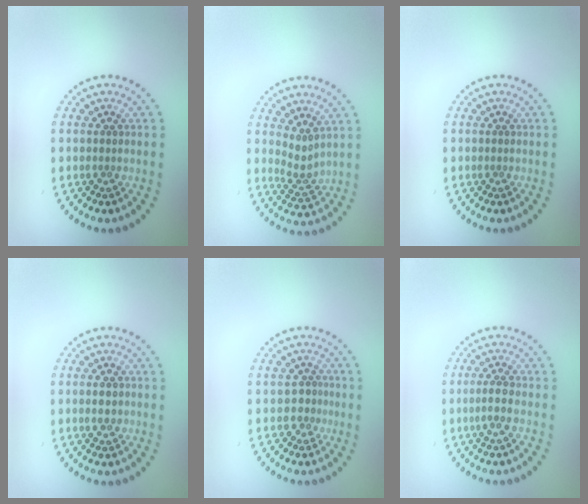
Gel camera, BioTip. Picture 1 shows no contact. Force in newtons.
{"total": 2.0, "press": 1.4, "slide": 1.5}
{"total": 0.0}
{"total": 1.3, "press": 1.3, "slide": 0.1}
{"total": 1.6, "press": 1.2, "slide": 1.0}
{"total": 1.6, "press": 1.3, "slide": 0.9}